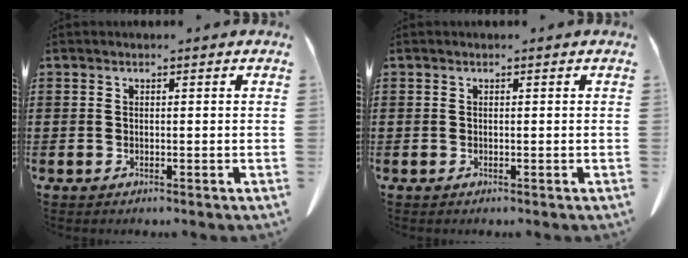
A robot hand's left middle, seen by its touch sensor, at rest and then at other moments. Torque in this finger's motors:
{"motor_torque": [-0.19, 0.24, 0.00, -0.01]}